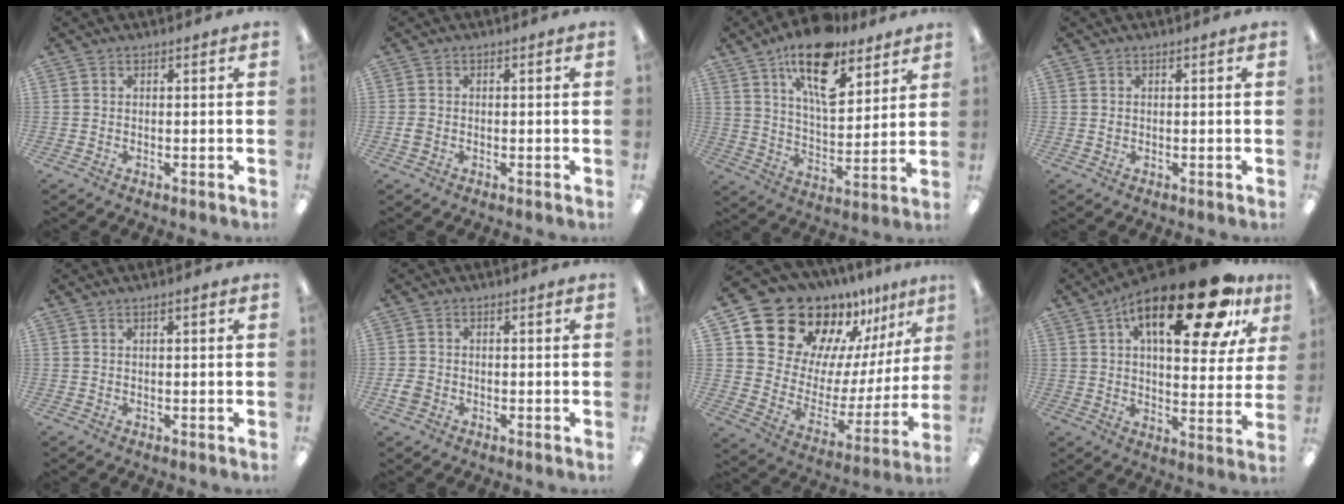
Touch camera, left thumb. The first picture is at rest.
{"total": 1.8, "force": [-0.6, 1.4, 1.0], "torque": [-0.017, 0.003, -0.011]}
{"total": 17.0, "force": [11.2, 7.5, 10.4], "torque": [-0.163, -0.054, 0.190]}
{"total": 0.7, "force": [-0.1, 0.6, 0.2], "torque": [-0.004, 0.003, -0.002]}
{"total": 0.9, "force": [0.2, 0.2, 0.9], "torque": [-0.015, 0.002, 0.004]}
{"total": 2.9, "force": [-1.1, 2.3, 1.4], "torque": [-0.028, 0.004, -0.023]}
{"total": 20.4, "force": [17.4, 9.4, 4.9], "torque": [-0.110, -0.142, 0.323]}
{"total": 24.5, "force": [13.1, 9.6, 18.3], "torque": [-0.271, -0.052, 0.205]}